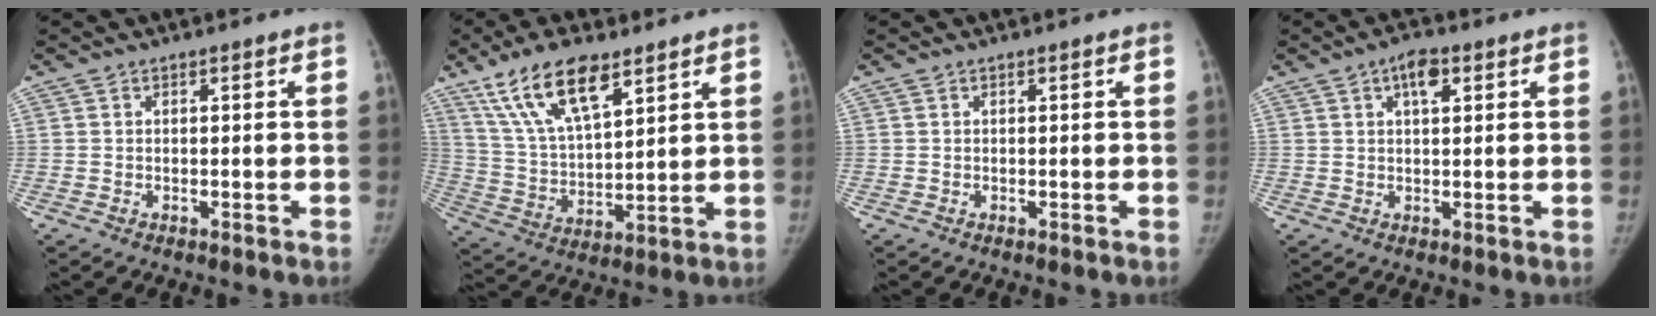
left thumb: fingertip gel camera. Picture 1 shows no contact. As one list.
[{"total": 15.4, "force": [9.6, 5.7, 10.5], "torque": [-0.178, -0.032, 0.188]}, {"total": 0.0}, {"total": 4.5, "force": [2.0, 2.0, 3.4], "torque": [-0.048, 0.000, 0.030]}]